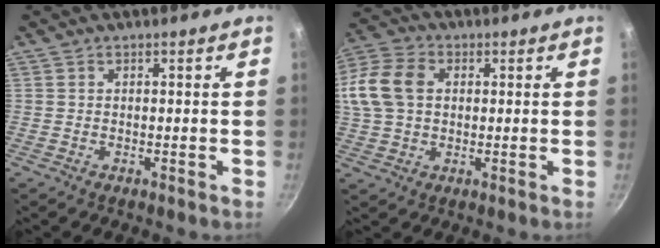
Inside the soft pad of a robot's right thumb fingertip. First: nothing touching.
{"total": 16.7, "force": [2.9, 12.5, 10.7], "torque": [-0.246, 0.033, 0.044]}